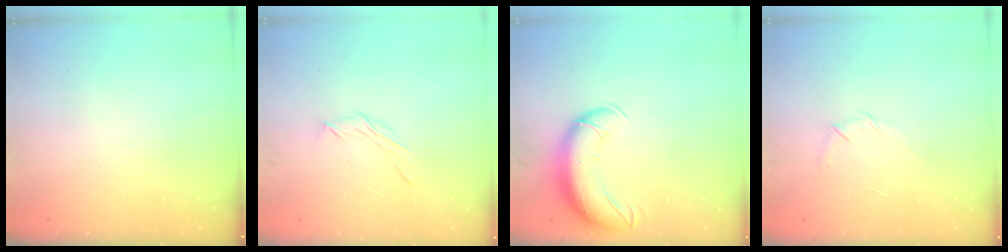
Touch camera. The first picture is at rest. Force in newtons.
{"total": 5.4, "press": 5.4, "slide": 0.8}
{"total": 11.9, "press": 11.5, "slide": 2.8}
{"total": 5.6, "press": 5.4, "slide": 1.6}